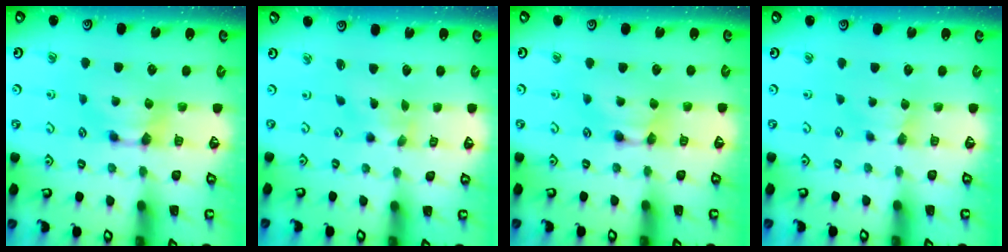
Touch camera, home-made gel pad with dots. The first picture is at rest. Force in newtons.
{"total": 2.2, "press": 2.0, "slide": 1.0}
{"total": 1.5, "press": 1.5, "slide": 0.2}
{"total": 1.2, "press": 1.1, "slide": 0.4}